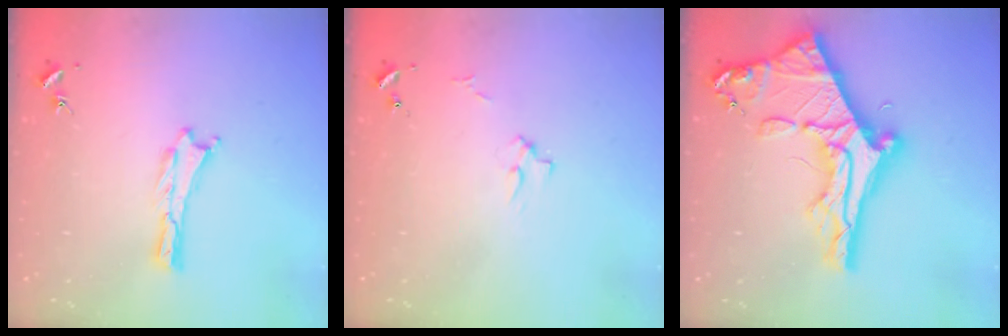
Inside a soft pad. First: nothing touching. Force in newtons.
{"total": 2.7, "press": 2.7, "slide": 0.3}
{"total": 11.4, "press": 11.4, "slide": 1.1}